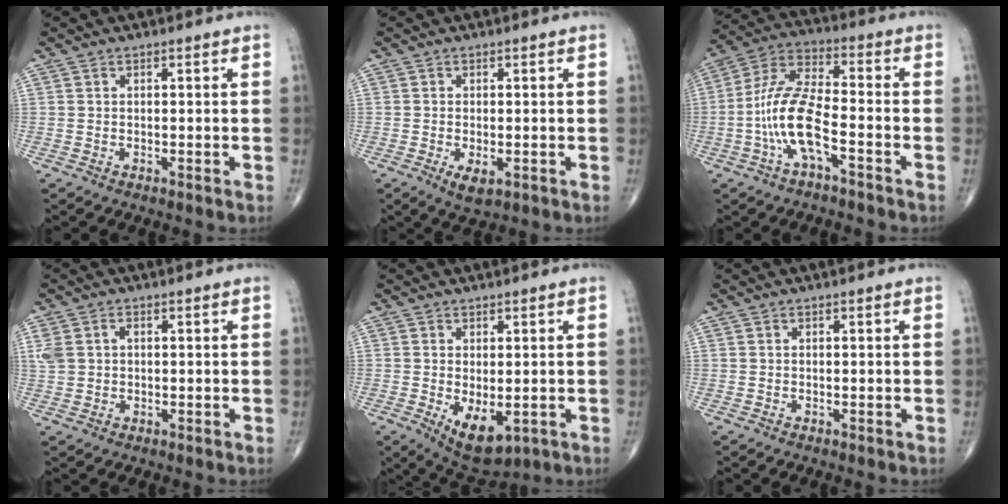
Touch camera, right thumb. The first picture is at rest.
{"total": 3.3, "force": [-1.1, 1.5, 2.8], "torque": [-0.049, -0.008, -0.015]}
{"total": 12.1, "force": [-4.0, 4.1, 10.6], "torque": [-0.227, 0.043, -0.081]}
{"total": 4.4, "force": [0.8, 3.4, 2.7], "torque": [-0.066, 0.015, 0.023]}
{"total": 7.6, "force": [-1.8, 3.8, 6.4], "torque": [-0.091, -0.014, -0.010]}
{"total": 0.0}